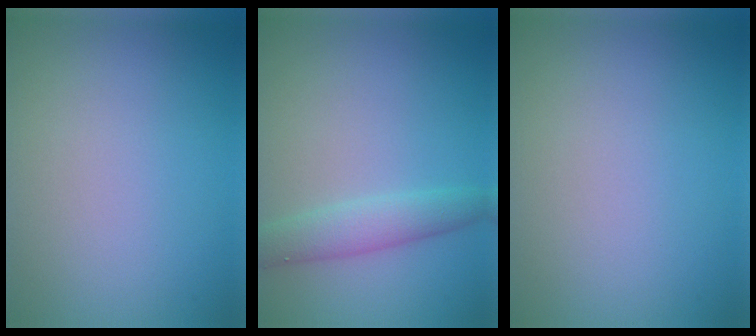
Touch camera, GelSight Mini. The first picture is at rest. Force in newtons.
{"total": 2.9, "press": 2.9, "slide": 0.1}
{"total": 0.0}